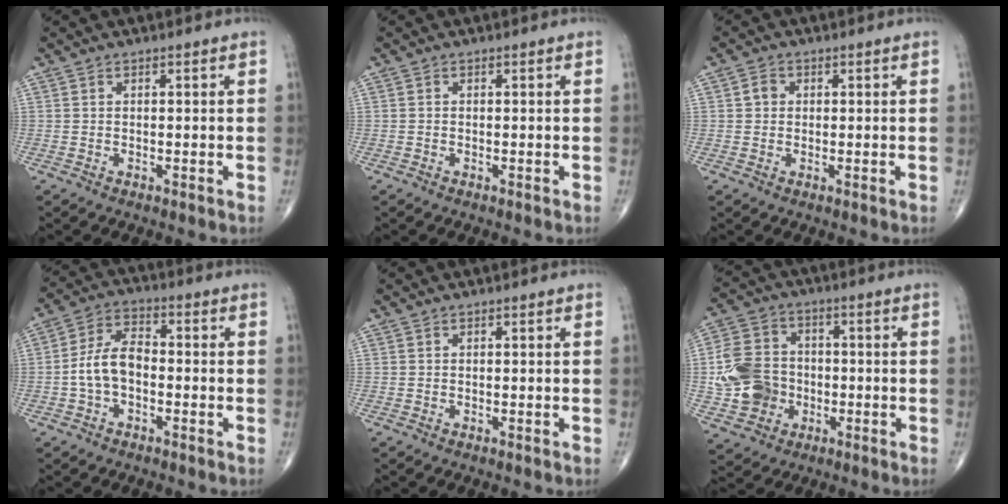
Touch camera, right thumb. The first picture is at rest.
{"total": 0.0}
{"total": 2.0, "force": [0.3, 1.8, 0.9], "torque": [-0.007, 0.002, 0.002]}
{"total": 7.8, "force": [-1.6, 4.6, 6.1], "torque": [-0.115, 0.029, -0.039]}
{"total": 0.0}
{"total": 12.3, "force": [-1.9, 10.4, 6.3], "torque": [-0.099, 0.016, -0.038]}